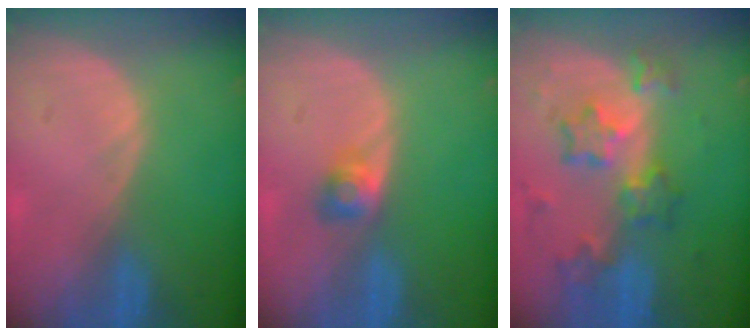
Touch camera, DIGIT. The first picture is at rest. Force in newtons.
{"total": 2.6, "press": 2.4, "slide": 1.0}
{"total": 8.5, "press": 7.4, "slide": 4.1}